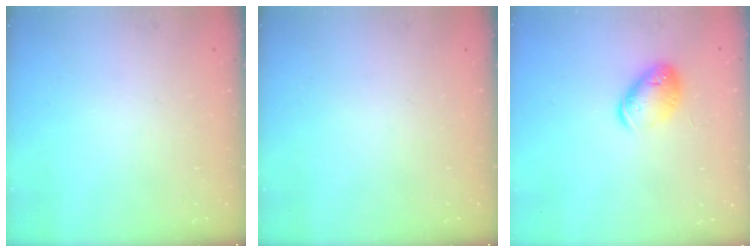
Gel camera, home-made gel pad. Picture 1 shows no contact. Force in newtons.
{"total": 0.0}
{"total": 12.9, "press": 12.7, "slide": 2.0}